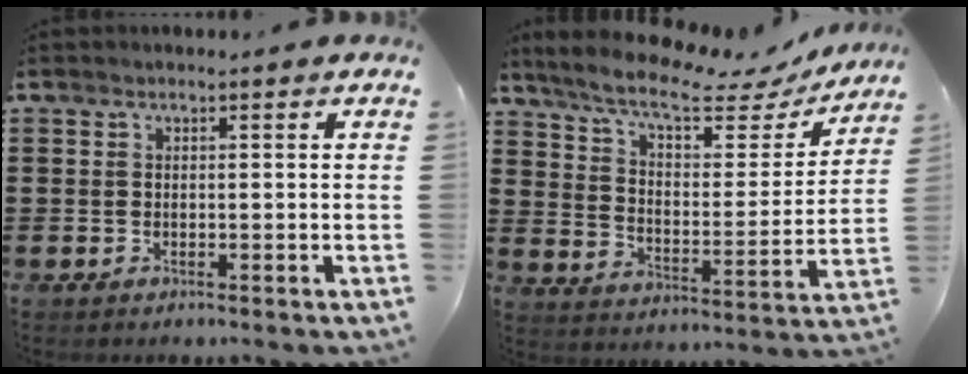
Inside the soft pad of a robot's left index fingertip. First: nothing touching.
{"total": 9.8, "force": [7.7, 2.3, 5.5], "torque": [-0.119, -0.039, 0.128]}